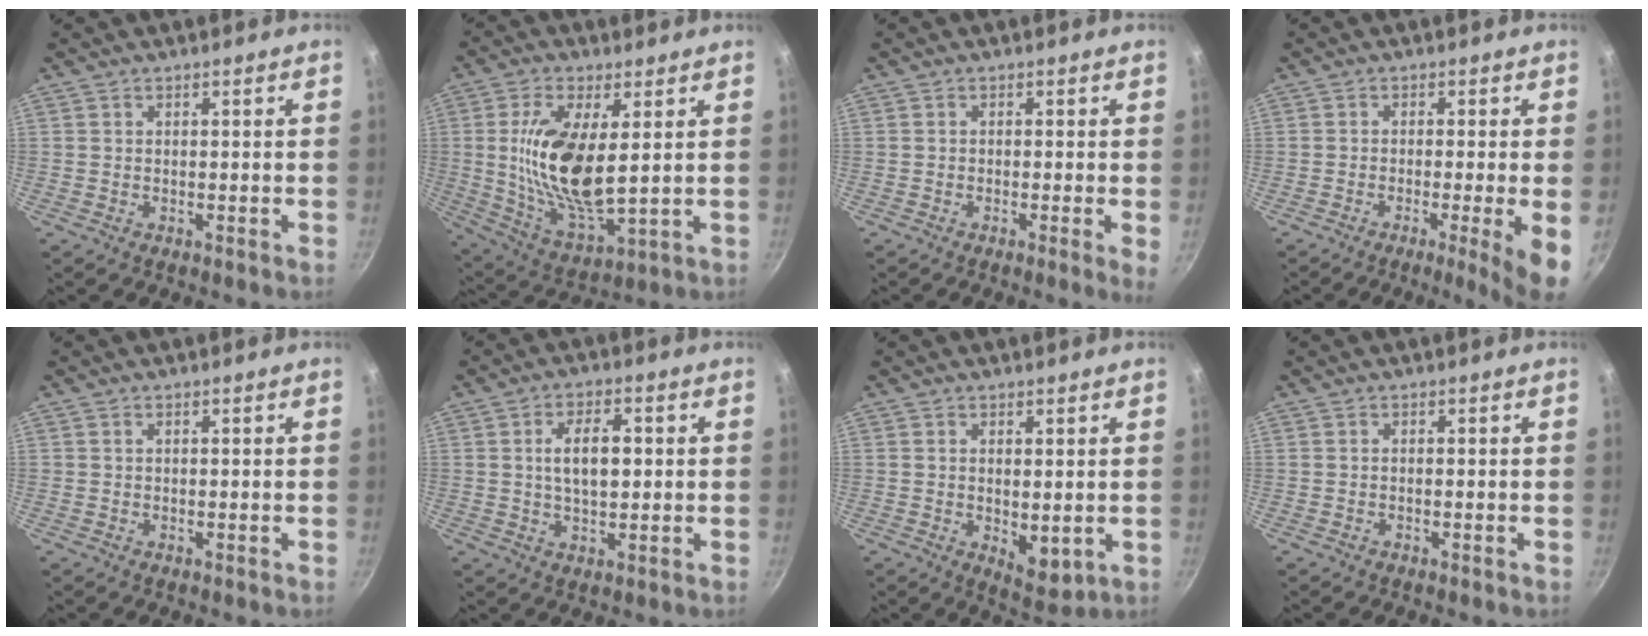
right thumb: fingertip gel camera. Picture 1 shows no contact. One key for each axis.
{"total": 16.1, "fx": 2.5, "fy": 6.8, "fz": 14.4, "tx": -0.277, "ty": -0.022, "tz": 0.052}
{"total": 2.3, "fx": -0.4, "fy": 0.1, "fz": 2.3, "tx": -0.034, "ty": -0.006, "tz": -0.011}
{"total": 6.7, "fx": -1.7, "fy": 0.3, "fz": 6.5, "tx": -0.092, "ty": -0.003, "tz": -0.027}
{"total": 0.0}
{"total": 7.4, "fx": 0.8, "fy": 3.8, "fz": 6.4, "tx": -0.096, "ty": 0.007, "tz": 0.013}
{"total": 5.6, "fx": 0.0, "fy": 2.8, "fz": 4.9, "tx": -0.064, "ty": -0.019, "tz": 0.007}
{"total": 0.0}